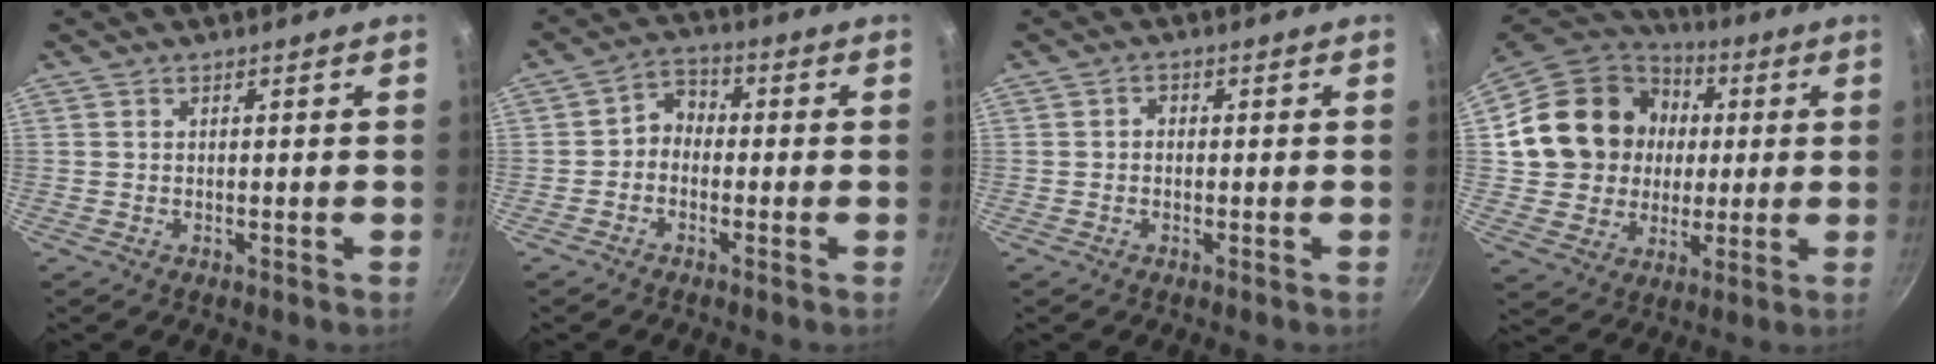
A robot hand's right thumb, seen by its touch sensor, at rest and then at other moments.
{"total": 4.1, "force": [-1.1, 3.3, 2.1], "torque": [-0.016, 0.022, -0.032]}
{"total": 1.2, "force": [-0.2, 1.0, 0.6], "torque": [-0.009, 0.005, -0.005]}
{"total": 19.5, "force": [3.0, 17.1, 8.8], "torque": [-0.144, 0.022, 0.057]}